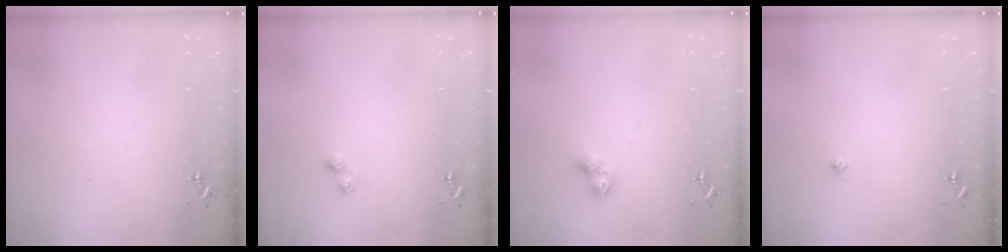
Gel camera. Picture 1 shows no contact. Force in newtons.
{"total": 3.0, "press": 3.0, "slide": 0.3}
{"total": 6.3, "press": 6.3, "slide": 0.6}
{"total": 2.3, "press": 2.3, "slide": 0.2}